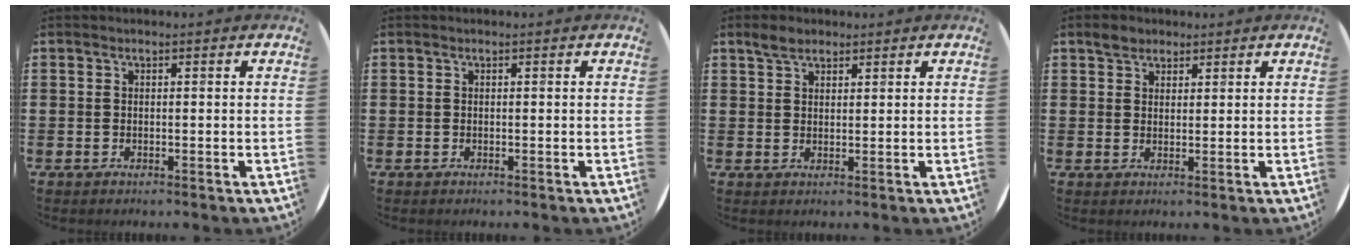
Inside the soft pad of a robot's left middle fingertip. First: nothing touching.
{"total": 0.0}
{"total": 2.7, "force": [2.2, 1.2, 0.8], "torque": [-0.011, 0.003, 0.041]}
{"total": 2.2, "force": [1.9, 1.1, 0.2], "torque": [0.003, 0.003, 0.036]}